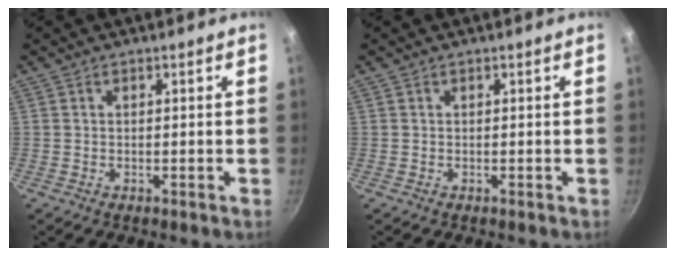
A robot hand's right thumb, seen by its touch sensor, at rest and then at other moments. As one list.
[{"total": 0.0}]